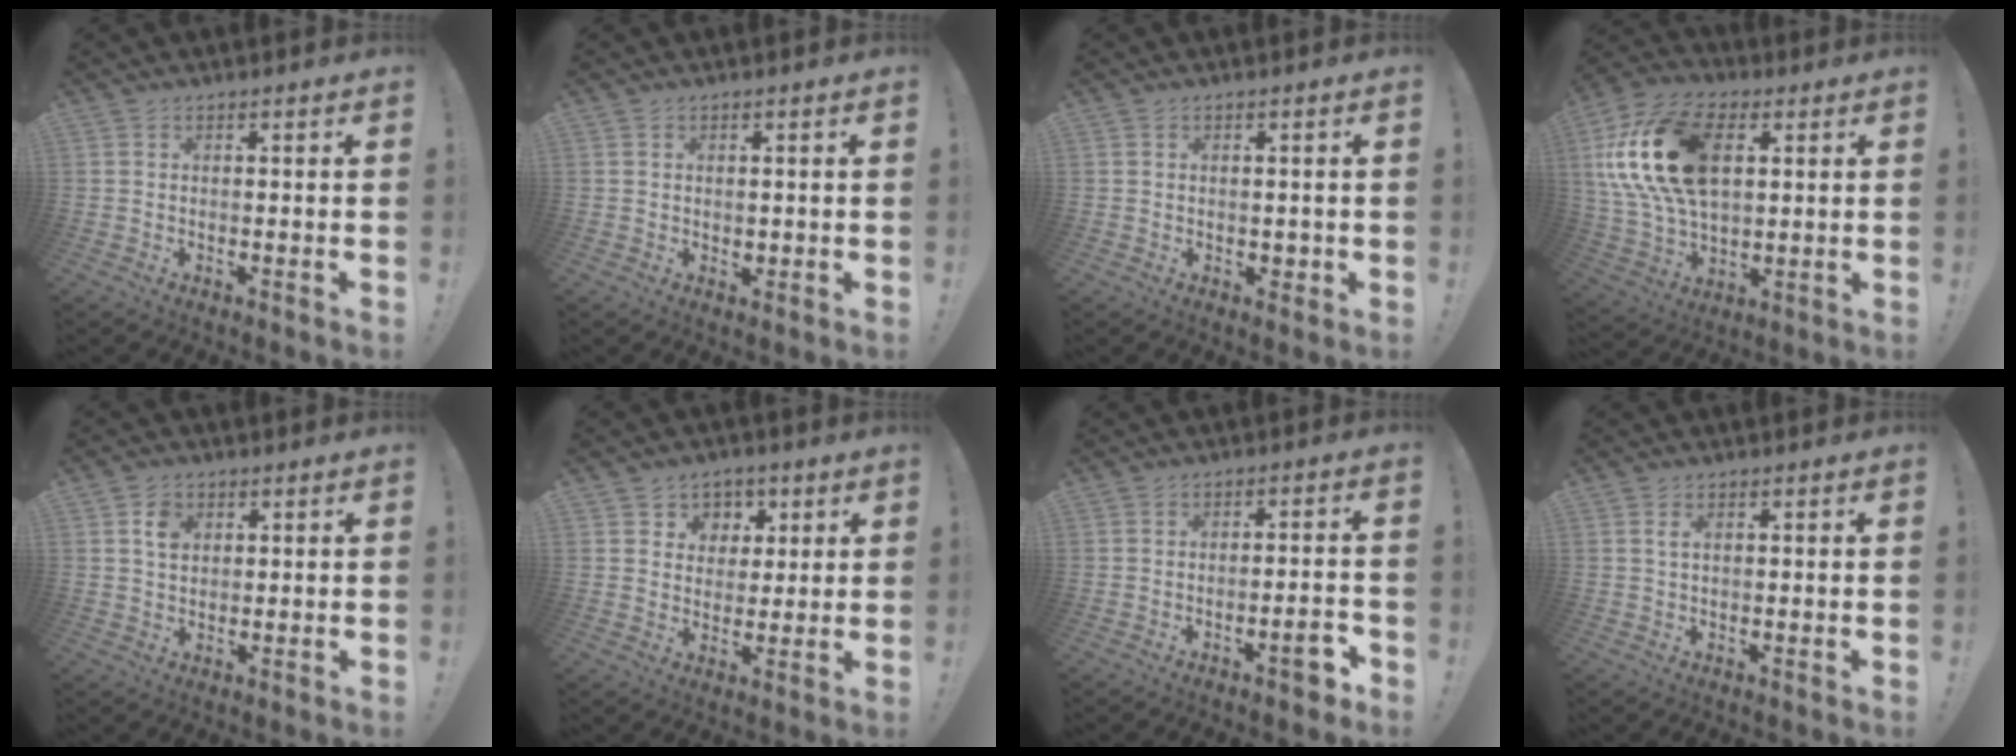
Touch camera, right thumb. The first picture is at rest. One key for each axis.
{"total": 1.0, "fx": 0.4, "fy": 0.9, "fz": 0.2, "tx": 0.004, "ty": -0.002, "tz": 0.007}
{"total": 1.7, "fx": 0.3, "fy": 1.6, "fz": 0.7, "tx": 0.006, "ty": -0.003, "tz": 0.003}
{"total": 23.8, "fx": 6.1, "fy": 14.6, "fz": 17.8, "tx": -0.329, "ty": -0.002, "tz": 0.112}
{"total": 4.3, "fx": 1.8, "fy": 3.4, "fz": 1.8, "tx": -0.009, "ty": -0.008, "tz": 0.029}
{"total": 6.3, "fx": 2.1, "fy": 5.9, "fz": 0.6, "tx": 0.005, "ty": -0.021, "tz": 0.042}
{"total": 5.6, "fx": -3.2, "fy": 1.5, "fz": 4.4, "tx": -0.053, "ty": 0.013, "tz": -0.052}
{"total": 1.6, "fx": 0.7, "fy": 0.6, "fz": 1.3, "tx": -0.022, "ty": 0.000, "tz": 0.011}